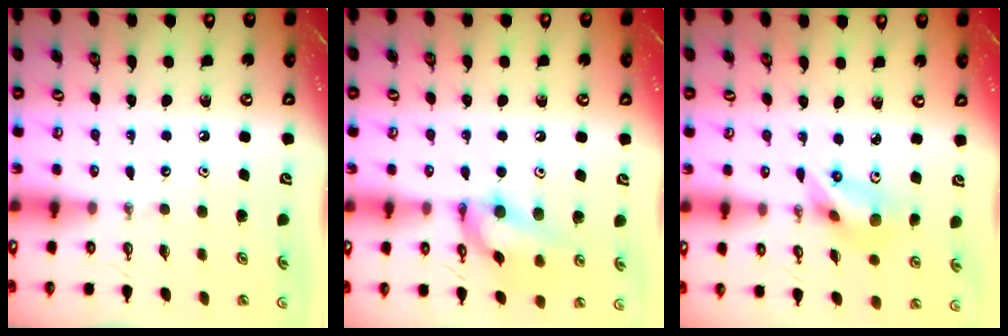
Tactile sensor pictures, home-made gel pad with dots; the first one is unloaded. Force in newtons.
{"total": 13.3, "press": 13.3, "slide": 0.7}
{"total": 7.6, "press": 7.1, "slide": 2.9}